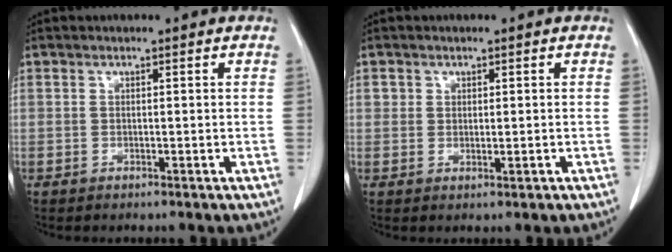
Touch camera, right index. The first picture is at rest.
{"total": 1.4, "force": [0.1, 1.2, 0.8], "torque": [-0.014, -0.003, 0.004]}